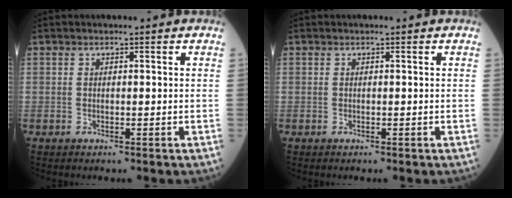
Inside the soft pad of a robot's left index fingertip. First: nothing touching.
{"total": 0.0}